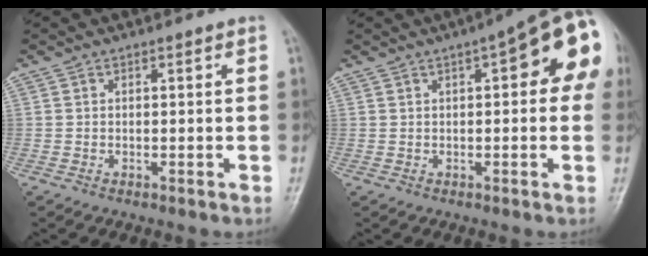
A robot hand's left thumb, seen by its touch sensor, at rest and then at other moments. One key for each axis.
{"total": 13.6, "fx": 4.0, "fy": 4.9, "fz": 12.0, "tx": -0.123, "ty": 0.024, "tz": 0.038}